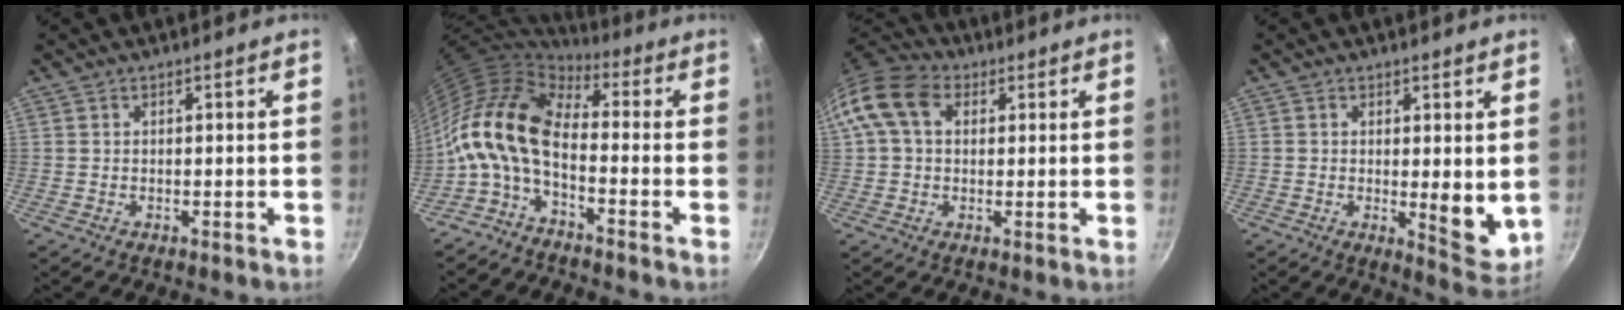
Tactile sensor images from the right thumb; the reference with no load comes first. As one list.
[{"total": 13.6, "force": [-2.1, 7.1, 11.4], "torque": [-0.220, 0.026, -0.057]}, {"total": 11.1, "force": [2.9, 7.9, 7.3], "torque": [-0.123, 0.022, 0.035]}, {"total": 7.0, "force": [0.2, 2.4, 6.6], "torque": [-0.081, -0.027, 0.005]}]